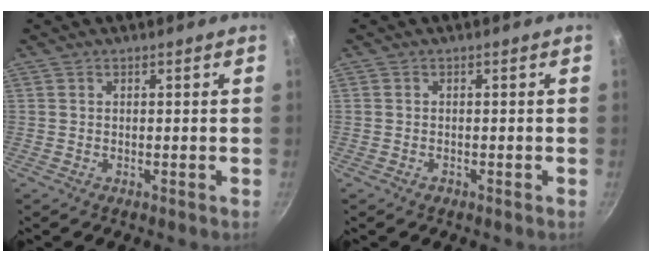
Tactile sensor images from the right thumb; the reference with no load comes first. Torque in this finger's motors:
{"motor_torque": [-0.28, 0.00, -0.28, 0.08, 0.05]}